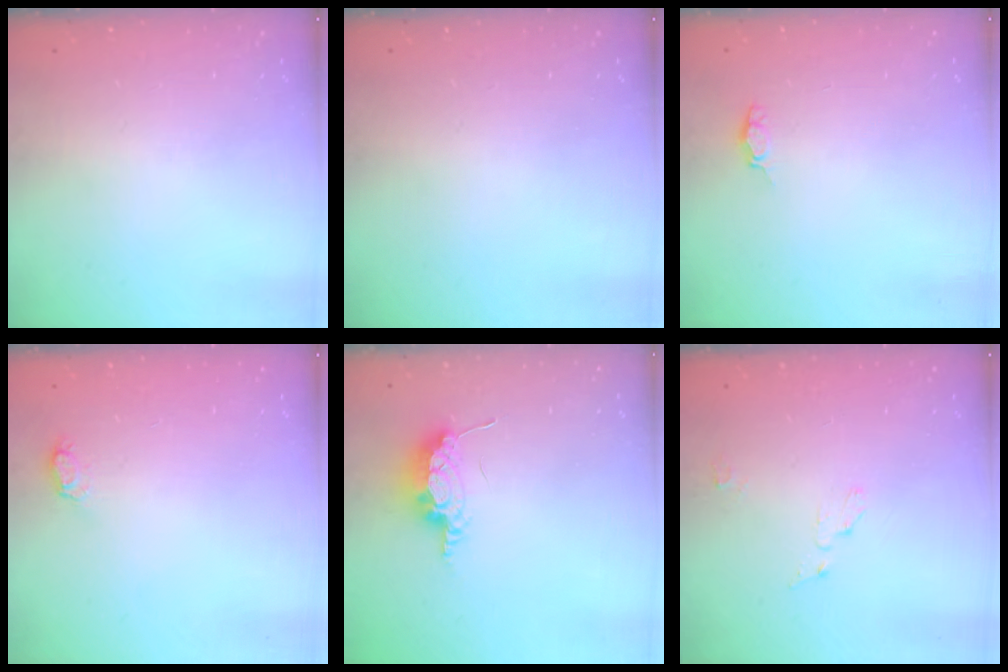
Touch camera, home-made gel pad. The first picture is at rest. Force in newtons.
{"total": 0.0}
{"total": 3.9, "press": 3.8, "slide": 0.6}
{"total": 4.7, "press": 4.4, "slide": 1.5}
{"total": 7.6, "press": 7.4, "slide": 1.8}
{"total": 3.6, "press": 3.6, "slide": 0.4}